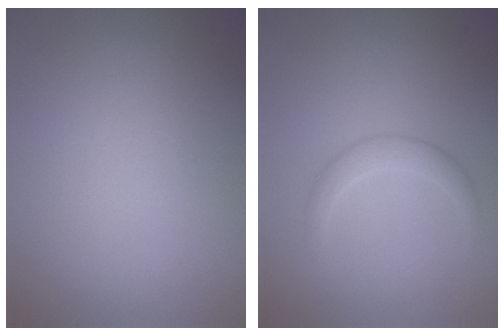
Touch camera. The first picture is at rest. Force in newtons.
{"total": 1.7, "press": 1.7, "slide": 0.1}